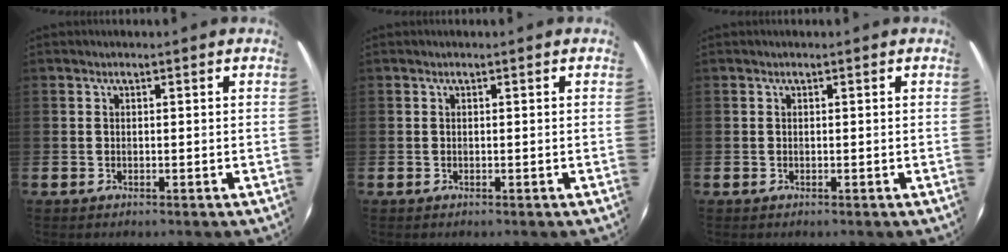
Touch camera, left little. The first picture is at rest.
{"total": 0.0}
{"total": 0.0}